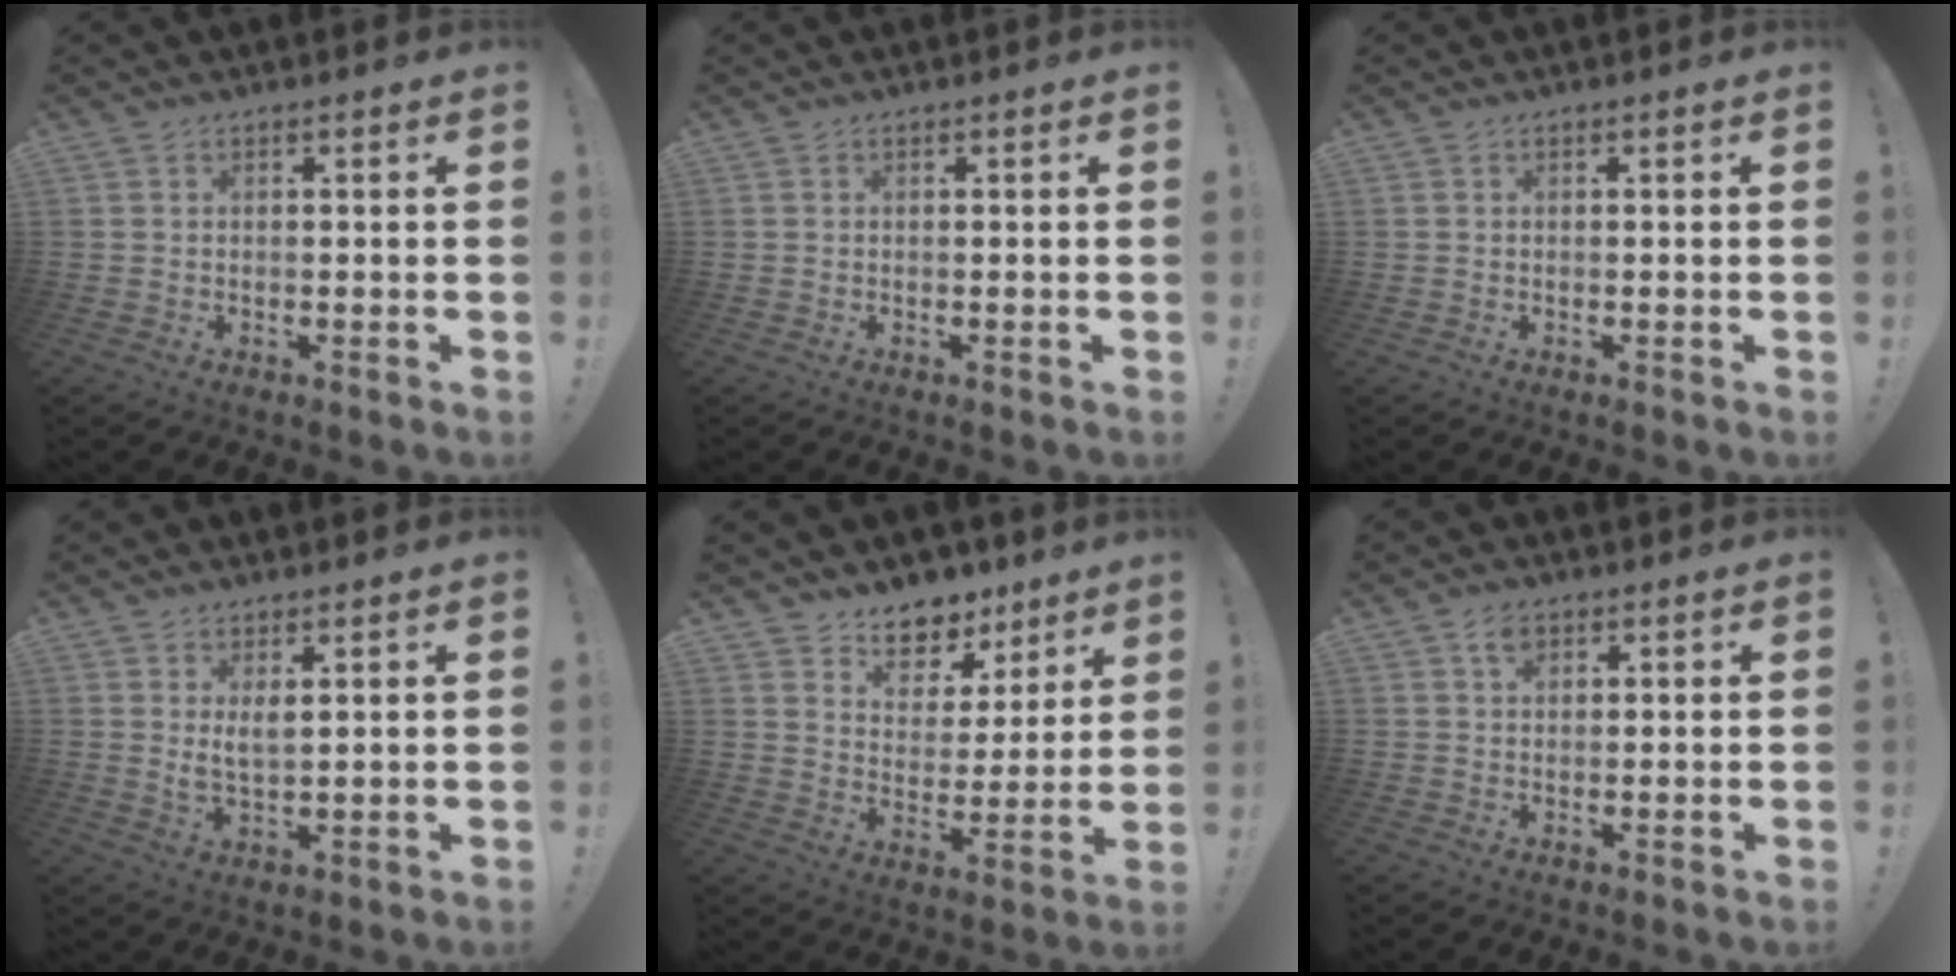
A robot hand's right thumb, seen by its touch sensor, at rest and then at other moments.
{"total": 0.0}
{"total": 0.0}
{"total": 4.2, "force": [2.1, 1.5, 3.3], "torque": [-0.055, -0.013, 0.036]}
{"total": 8.9, "force": [7.1, 5.1, 1.6], "torque": [-0.021, -0.065, 0.137]}
{"total": 3.1, "force": [1.7, 2.0, 1.6], "torque": [-0.020, -0.002, 0.028]}